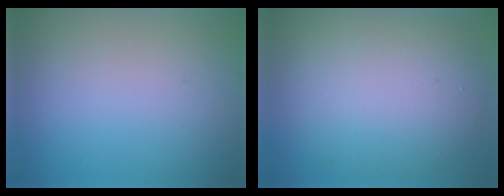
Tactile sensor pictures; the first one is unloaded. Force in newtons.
{"total": 8.7, "press": 8.7, "slide": 0.7}